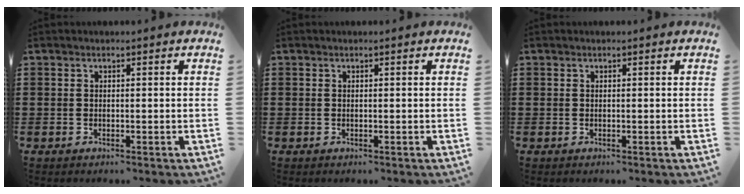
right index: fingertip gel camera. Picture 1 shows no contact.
{"total": 0.0}
{"total": 0.0}